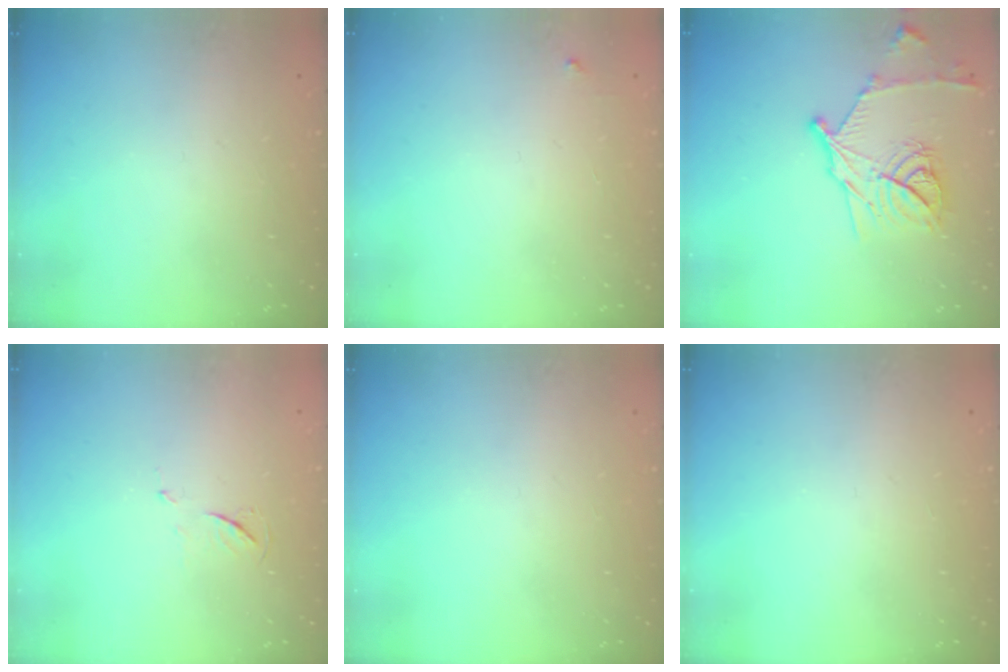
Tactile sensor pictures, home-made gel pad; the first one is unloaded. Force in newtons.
{"total": 3.5, "press": 3.4, "slide": 0.4}
{"total": 16.4, "press": 16.3, "slide": 1.0}
{"total": 4.9, "press": 4.9, "slide": 0.7}
{"total": 0.0}
{"total": 0.0}